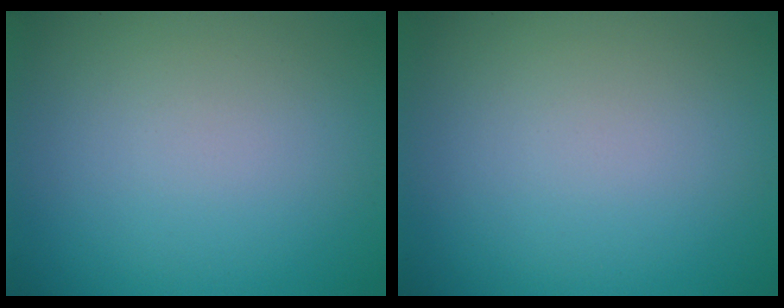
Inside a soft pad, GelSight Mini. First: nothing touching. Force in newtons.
{"total": 0.0}